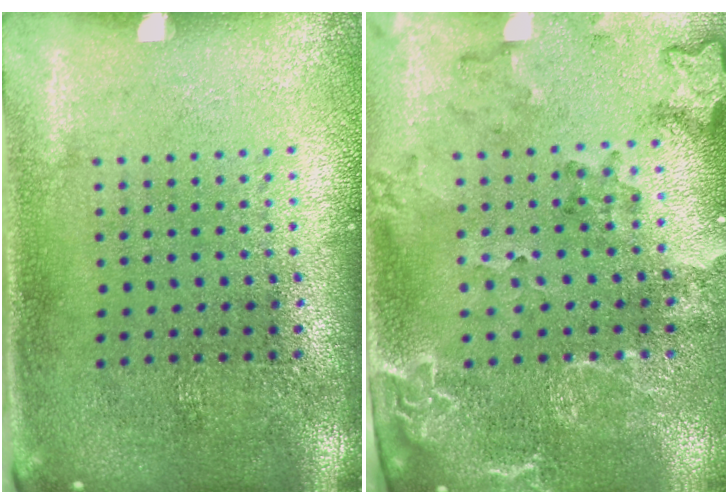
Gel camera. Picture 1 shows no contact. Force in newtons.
{"total": 2.1, "press": 2.0, "slide": 0.8}